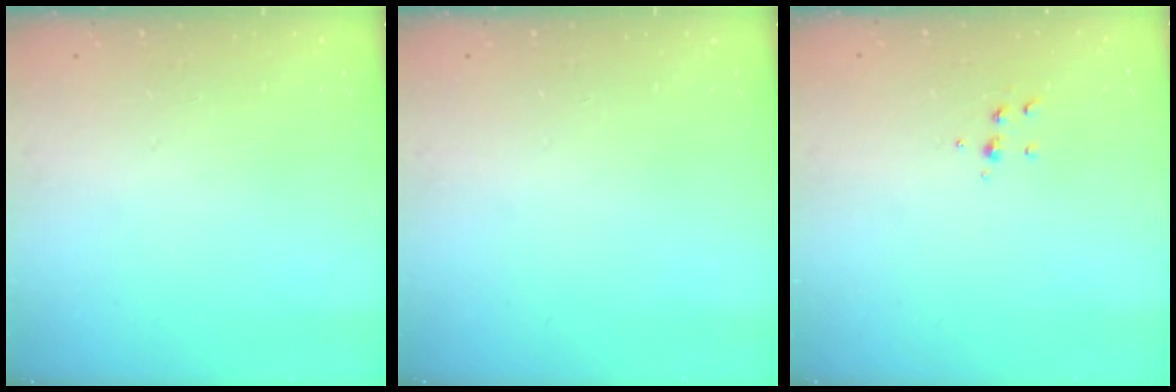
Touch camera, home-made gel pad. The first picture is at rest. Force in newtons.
{"total": 0.0}
{"total": 5.3, "press": 5.3, "slide": 0.5}